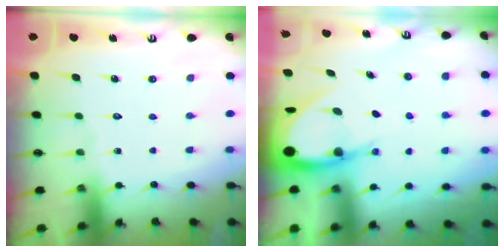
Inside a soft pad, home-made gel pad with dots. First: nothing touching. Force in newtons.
{"total": 9.0, "press": 8.9, "slide": 0.9}